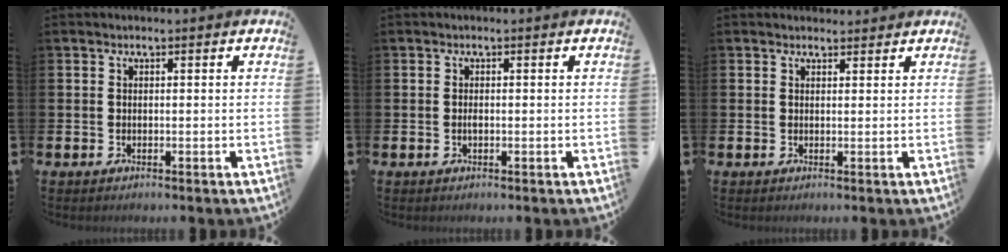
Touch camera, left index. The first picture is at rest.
{"total": 0.7, "force": [-0.1, 0.2, 0.6], "torque": [-0.009, -0.003, -0.003]}
{"total": 1.2, "force": [1.1, 0.5, 0.0], "torque": [0.010, 0.000, 0.018]}